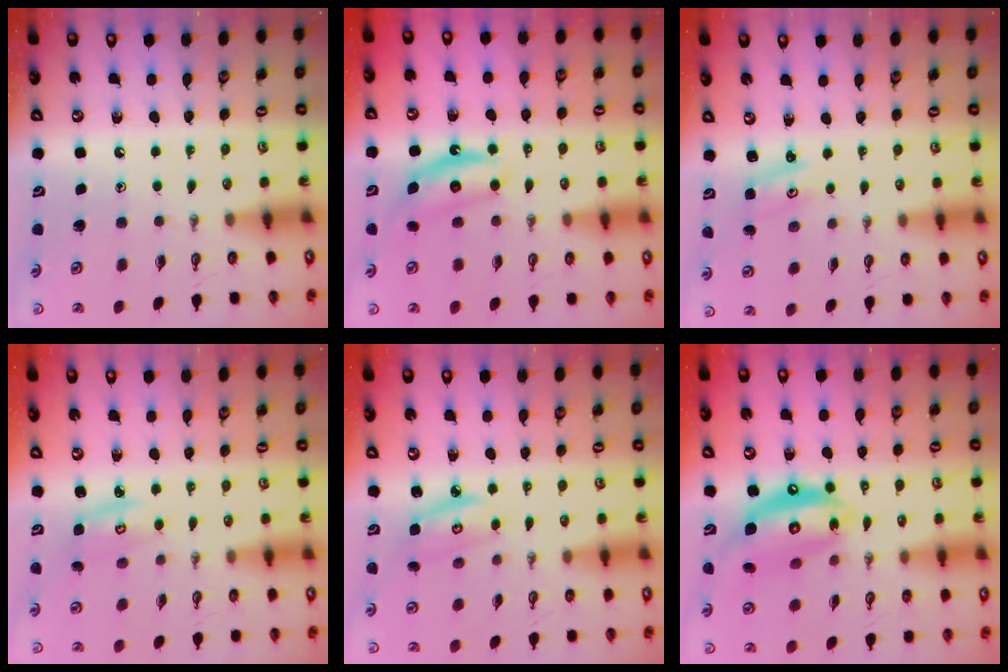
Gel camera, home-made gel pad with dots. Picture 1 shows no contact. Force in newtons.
{"total": 6.9, "press": 6.9, "slide": 0.8}
{"total": 2.0, "press": 2.0, "slide": 0.2}
{"total": 2.8, "press": 2.8, "slide": 0.2}
{"total": 4.7, "press": 4.7, "slide": 0.2}
{"total": 14.2, "press": 14.1, "slide": 1.5}